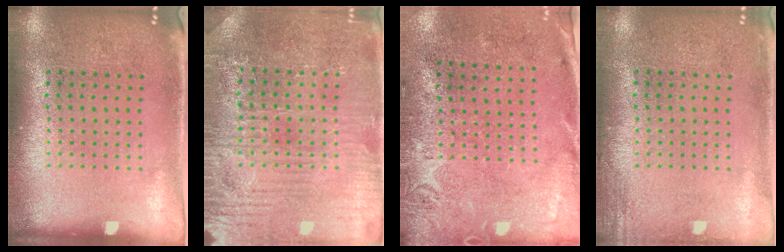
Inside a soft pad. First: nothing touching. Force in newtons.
{"total": 3.8, "press": 3.7, "slide": 0.6}
{"total": 2.8, "press": 2.2, "slide": 1.7}
{"total": 1.4, "press": 1.4, "slide": 0.2}